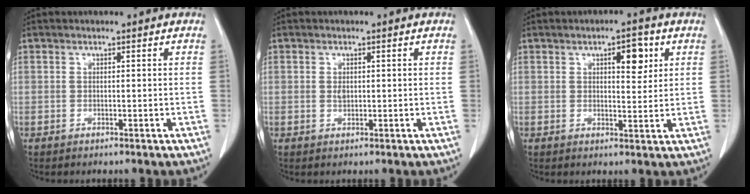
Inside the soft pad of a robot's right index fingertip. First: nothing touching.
{"total": 1.2, "force": [0.1, 0.7, 0.9], "torque": [-0.017, 0.000, 0.004]}
{"total": 4.8, "force": [2.0, 1.7, 4.0], "torque": [-0.056, 0.000, 0.028]}